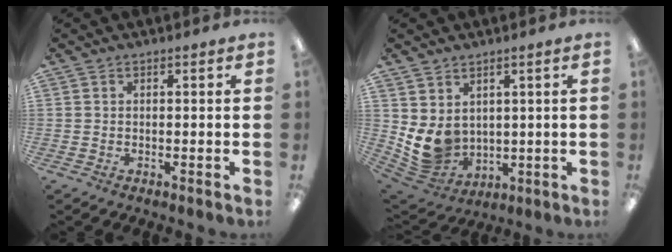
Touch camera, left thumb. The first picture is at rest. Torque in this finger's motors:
{"motor_torque": [0.79, 1.67, 0.94, -0.97, 0.09]}